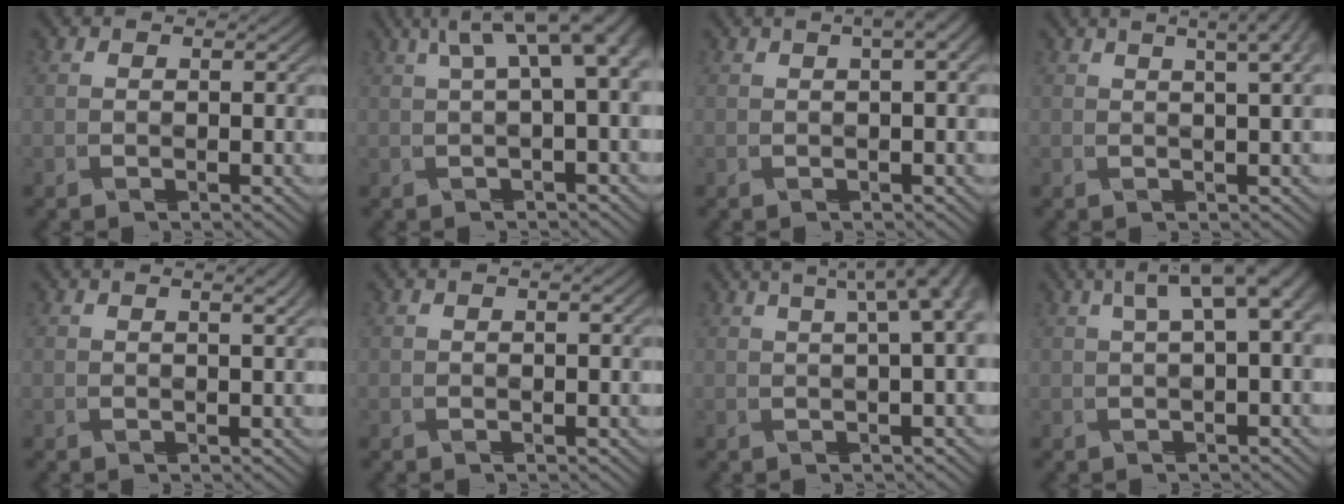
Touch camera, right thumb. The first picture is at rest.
{"total": 9.1, "force": [3.0, 2.8, 8.2], "torque": [-0.144, 0.017, 0.052]}
{"total": 3.0, "force": [1.0, 0.7, 2.7], "torque": [-0.052, 0.004, 0.017]}
{"total": 5.6, "force": [2.7, 1.2, 4.7], "torque": [-0.058, 0.021, 0.036]}
{"total": 1.9, "force": [0.7, 0.4, 1.7], "torque": [-0.032, 0.002, 0.017]}
{"total": 0.7, "force": [0.0, 0.1, 0.7], "torque": [-0.018, -0.001, 0.001]}
{"total": 8.9, "force": [2.7, 2.4, 8.1], "torque": [-0.113, 0.033, 0.037]}
{"total": 7.8, "force": [2.2, 2.5, 7.0], "torque": [-0.129, 0.014, 0.039]}